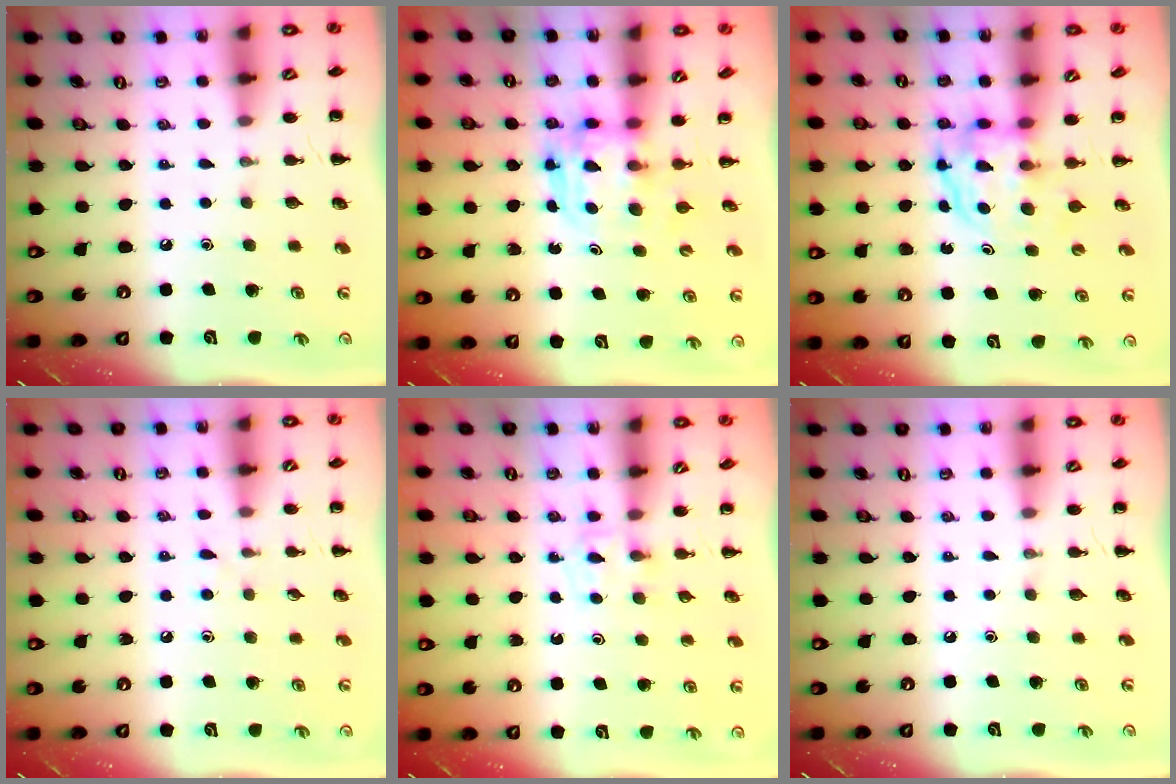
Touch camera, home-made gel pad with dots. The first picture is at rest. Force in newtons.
{"total": 3.6, "press": 3.6, "slide": 0.2}
{"total": 3.9, "press": 3.9, "slide": 0.3}
{"total": 3.9, "press": 3.5, "slide": 1.7}
{"total": 3.6, "press": 3.4, "slide": 1.4}
{"total": 0.0}